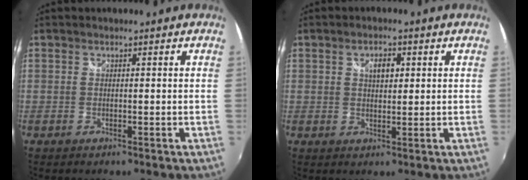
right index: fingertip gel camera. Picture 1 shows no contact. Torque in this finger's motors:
{"motor_torque": [0.03, -0.02, 0.10, 0.05]}